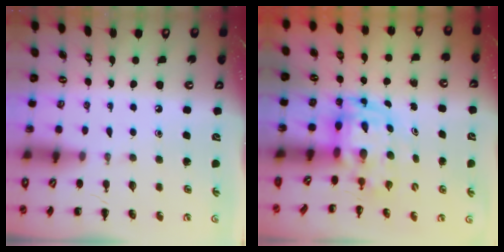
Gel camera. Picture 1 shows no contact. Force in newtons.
{"total": 3.5, "press": 3.5, "slide": 0.7}